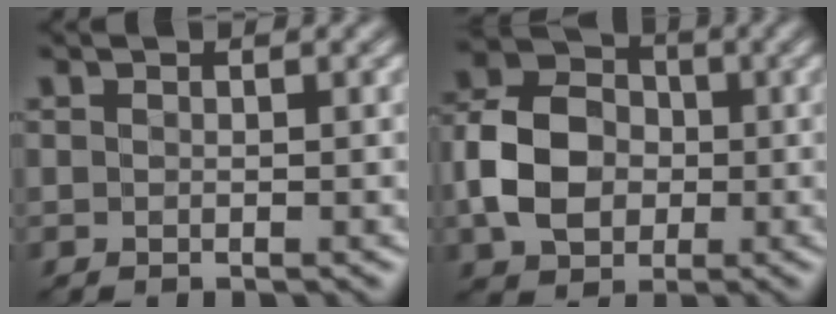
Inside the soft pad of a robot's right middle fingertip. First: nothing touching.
{"total": 7.2, "force": [-1.1, 5.7, 4.2], "torque": [-0.091, 0.011, -0.034]}